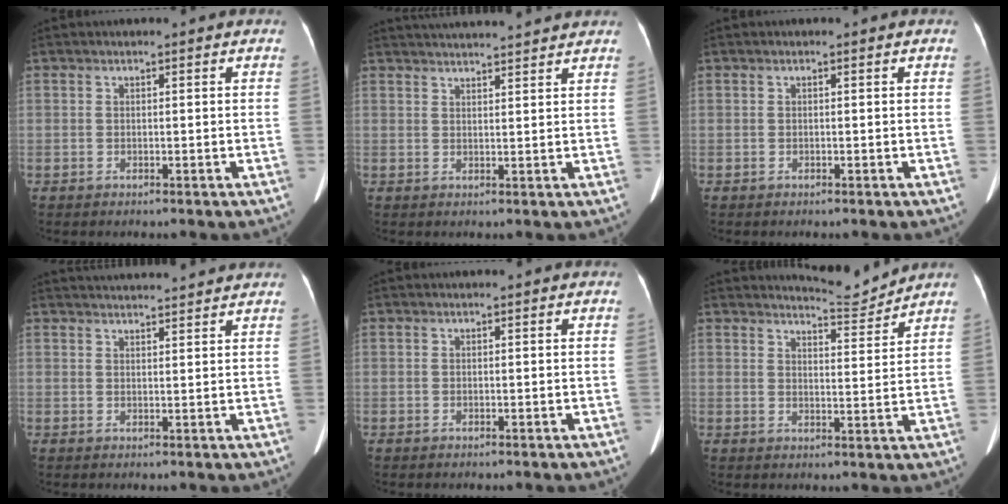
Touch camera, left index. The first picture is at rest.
{"total": 11.2, "force": [10.6, 0.3, 3.6], "torque": [-0.059, 0.026, 0.141]}
{"total": 0.0}
{"total": 9.3, "force": [9.0, 0.3, 2.5], "torque": [-0.037, 0.027, 0.114]}
{"total": 0.0}
{"total": 4.8, "force": [4.7, -0.6, -0.5], "torque": [-0.004, -0.022, 0.071]}